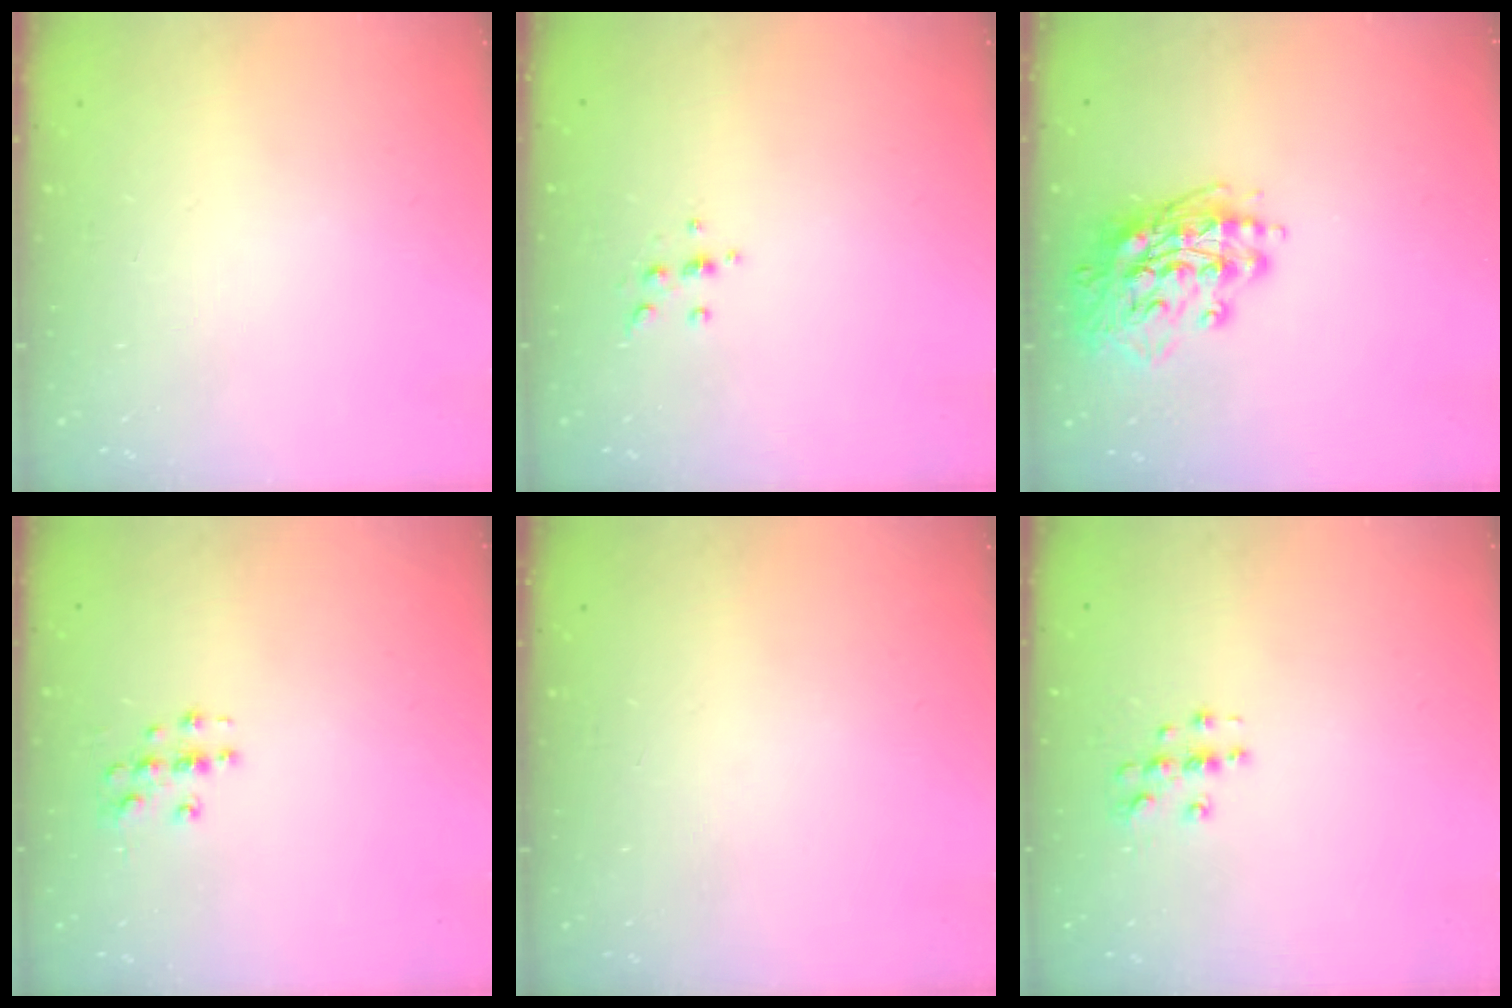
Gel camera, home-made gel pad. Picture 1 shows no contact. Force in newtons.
{"total": 3.5, "press": 3.3, "slide": 1.0}
{"total": 15.7, "press": 15.5, "slide": 2.5}
{"total": 3.3, "press": 3.3, "slide": 0.2}
{"total": 0.0}
{"total": 3.9, "press": 3.9, "slide": 0.5}